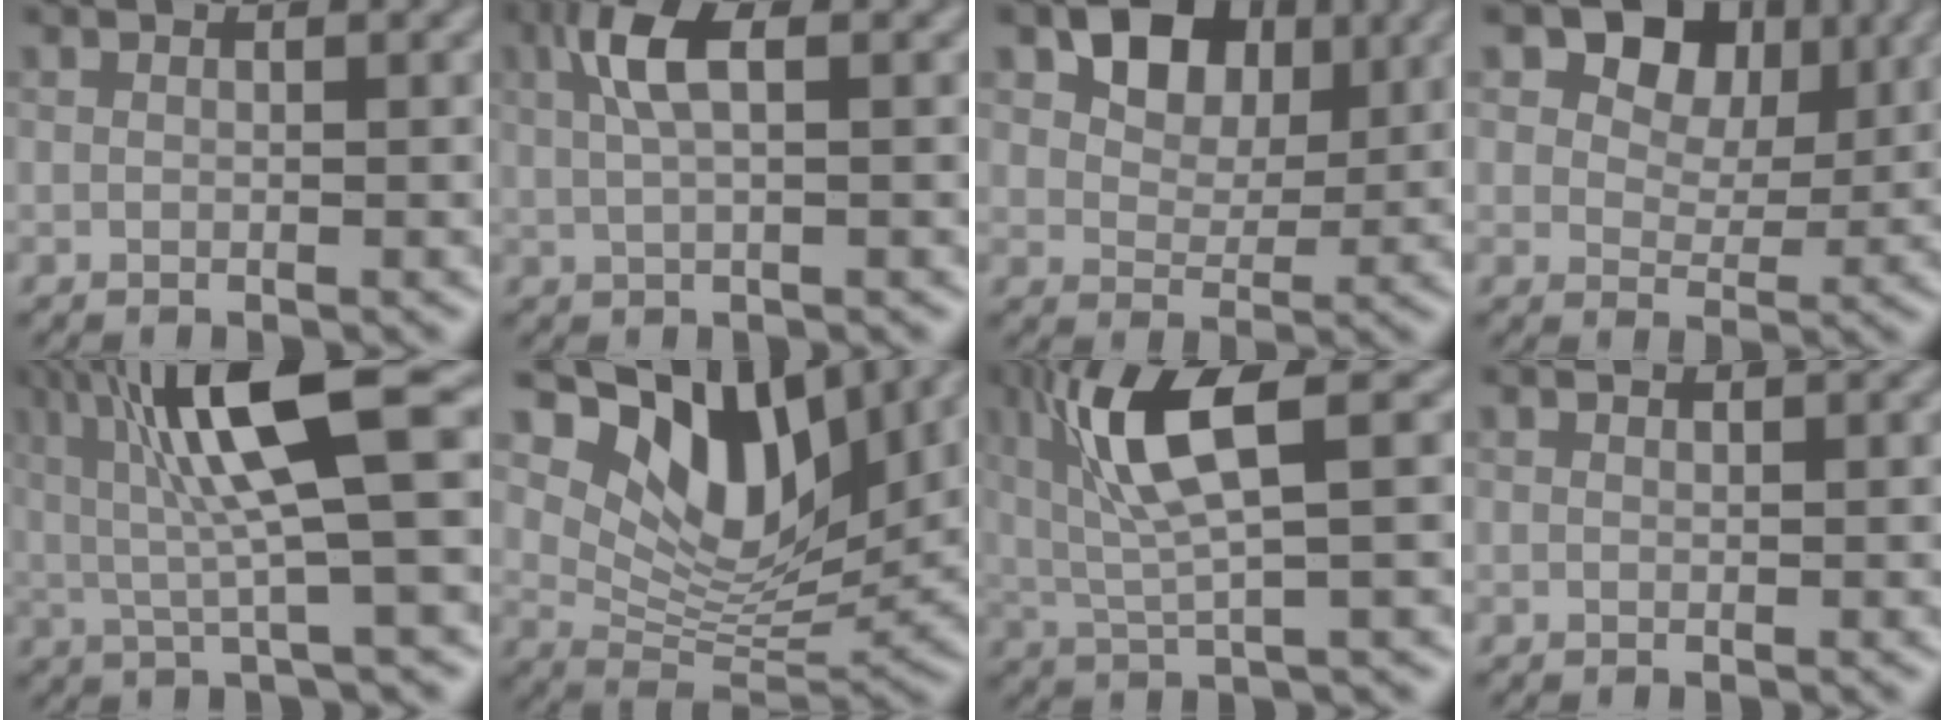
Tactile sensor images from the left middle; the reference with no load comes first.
{"total": 3.6, "force": [0.7, 1.1, 3.4], "torque": [-0.079, 0.011, 0.021]}
{"total": 5.3, "force": [2.2, 3.8, 3.1], "torque": [-0.055, 0.000, 0.032]}
{"total": 6.1, "force": [3.0, 4.3, 3.2], "torque": [-0.061, 0.000, 0.055]}
{"total": 9.5, "force": [2.0, 1.5, 9.2], "torque": [-0.152, 0.012, 0.041]}
{"total": 9.7, "force": [5.2, 5.2, 6.3], "torque": [-0.111, 0.001, 0.103]}
{"total": 7.0, "force": [2.0, 1.5, 6.5], "torque": [-0.143, 0.008, 0.047]}
{"total": 0.0}